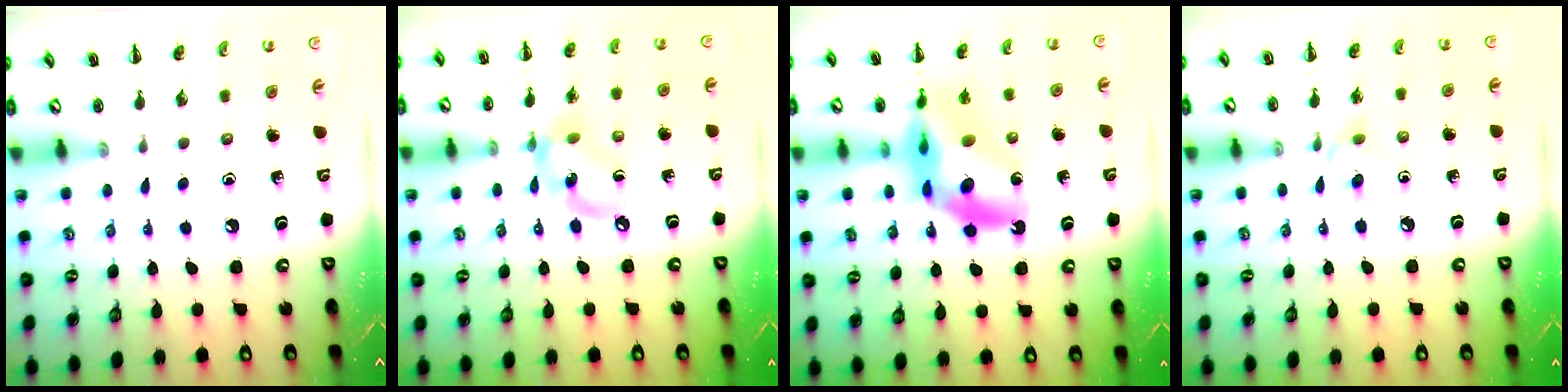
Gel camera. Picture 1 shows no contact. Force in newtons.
{"total": 10.2, "press": 10.0, "slide": 2.0}
{"total": 14.2, "press": 13.6, "slide": 4.2}
{"total": 6.5, "press": 6.2, "slide": 1.9}